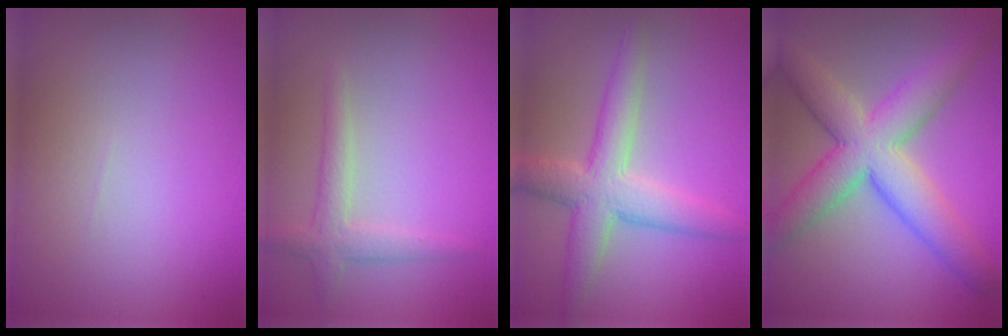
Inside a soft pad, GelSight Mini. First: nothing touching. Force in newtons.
{"total": 2.3, "press": 2.3, "slide": 0.2}
{"total": 5.3, "press": 5.3, "slide": 0.3}
{"total": 8.1, "press": 8.1, "slide": 0.3}